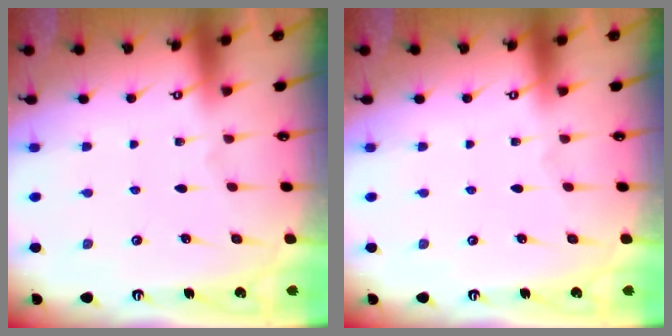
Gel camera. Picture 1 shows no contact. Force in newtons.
{"total": 0.0}